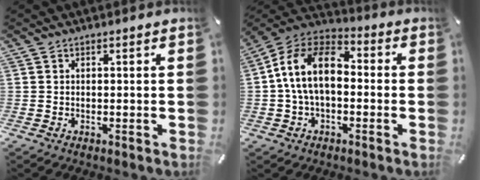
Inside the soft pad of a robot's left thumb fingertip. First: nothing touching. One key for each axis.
{"total": 13.0, "fx": -0.5, "fy": 8.6, "fz": 9.8, "tx": -0.213, "ty": 0.015, "tz": -0.013}